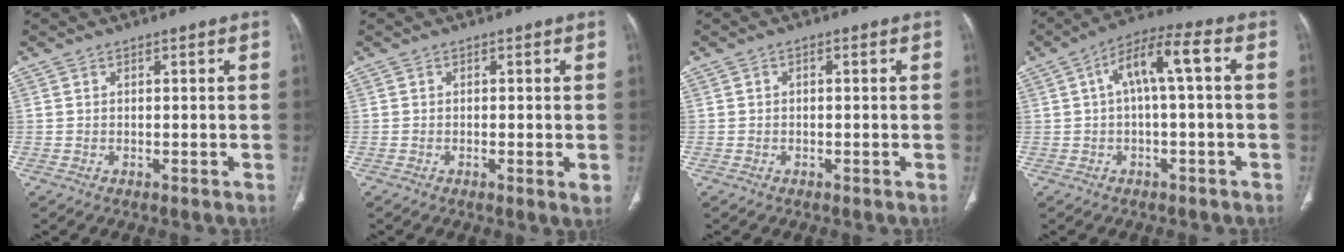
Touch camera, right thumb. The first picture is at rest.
{"total": 2.1, "force": [-0.4, 0.4, 2.0], "torque": [-0.035, -0.007, -0.008]}
{"total": 0.6, "force": [-0.1, 0.4, 0.4], "torque": [-0.004, 0.002, -0.005]}
{"total": 8.5, "force": [0.9, 2.4, 8.1], "torque": [-0.149, 0.042, 0.011]}